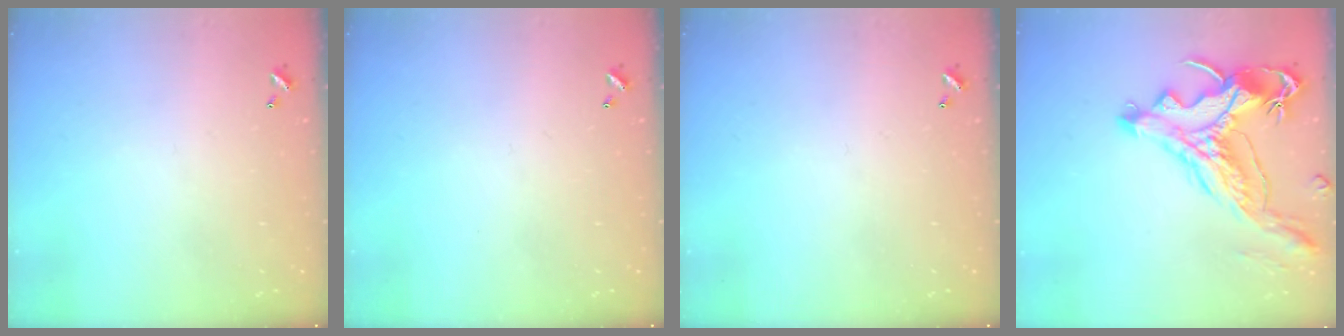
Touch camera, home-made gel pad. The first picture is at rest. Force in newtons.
{"total": 0.0}
{"total": 0.0}
{"total": 6.8, "press": 6.5, "slide": 1.8}